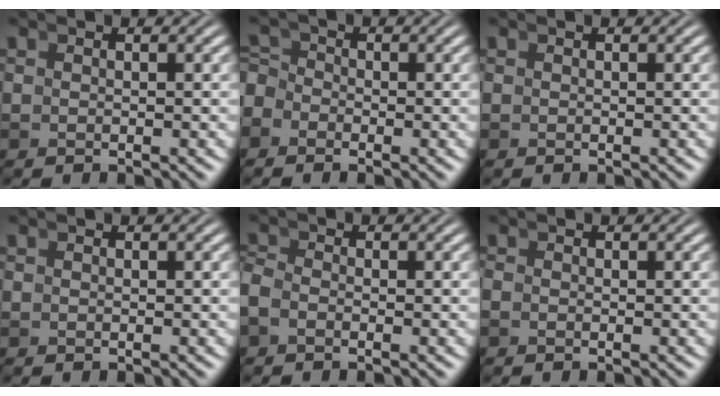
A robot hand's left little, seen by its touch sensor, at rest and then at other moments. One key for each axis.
{"total": 2.5, "fx": -0.9, "fy": 2.1, "fz": 0.8, "tx": -0.009, "ty": -0.012, "tz": -0.017}
{"total": 0.0}
{"total": 0.0}
{"total": 1.6, "fx": -0.9, "fy": 1.0, "fz": 0.8, "tx": -0.024, "ty": -0.011, "tz": -0.017}
{"total": 0.6, "fx": -0.6, "fy": 0.1, "fz": 0.2, "tx": -0.005, "ty": -0.005, "tz": -0.011}